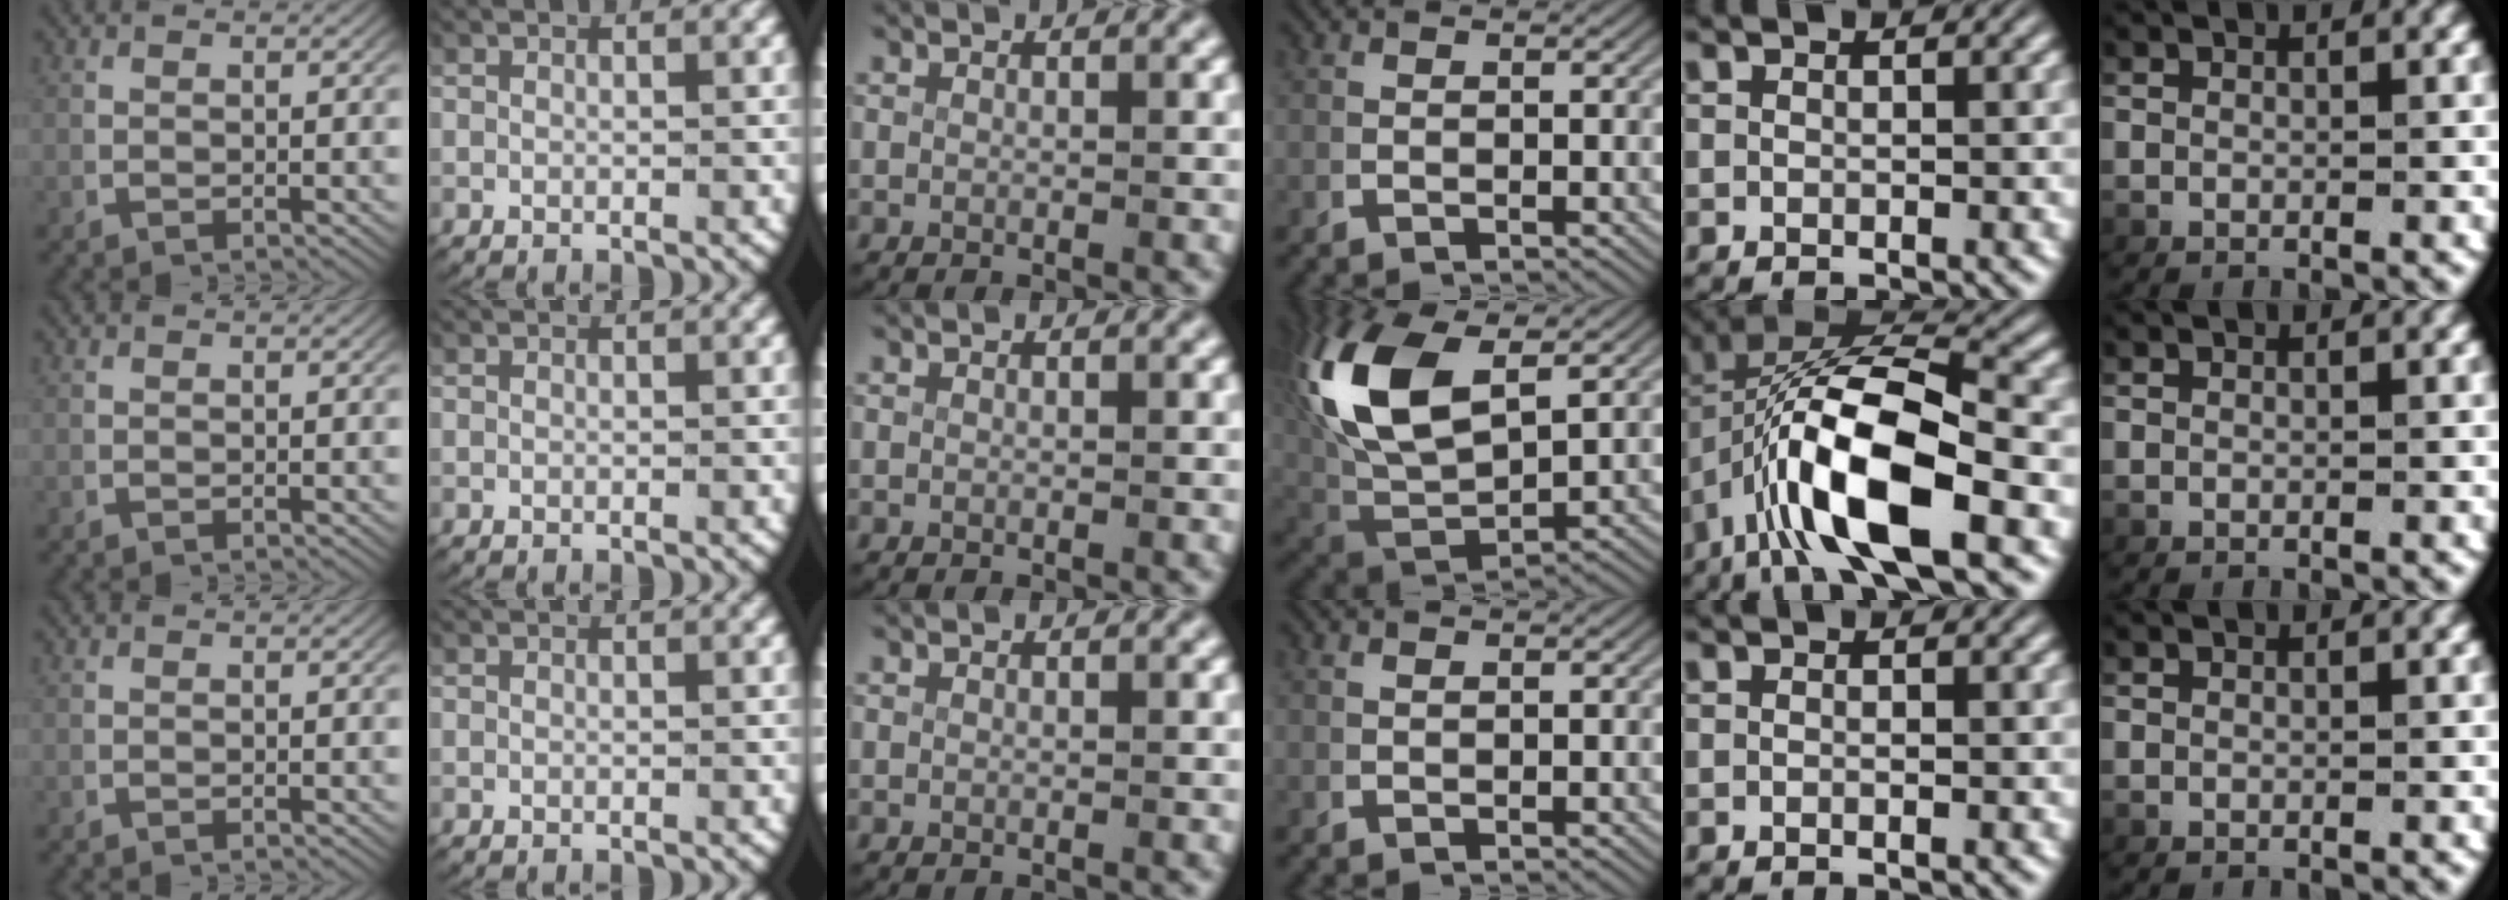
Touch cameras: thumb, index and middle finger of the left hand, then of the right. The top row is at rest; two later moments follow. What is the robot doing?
{"motion": "lift_and_place", "object": "scissors"}